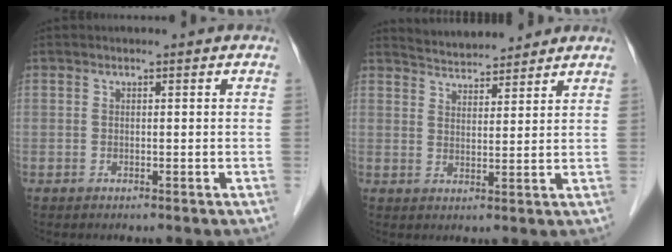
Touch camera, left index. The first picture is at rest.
{"total": 7.5, "force": [7.2, 1.4, 1.4], "torque": [-0.026, 0.020, 0.111]}